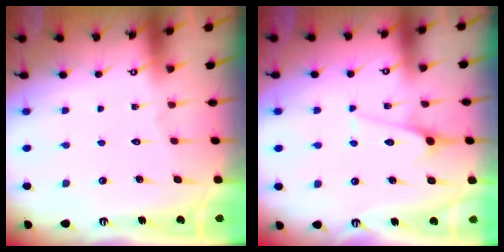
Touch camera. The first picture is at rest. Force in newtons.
{"total": 5.0, "press": 5.0, "slide": 0.5}